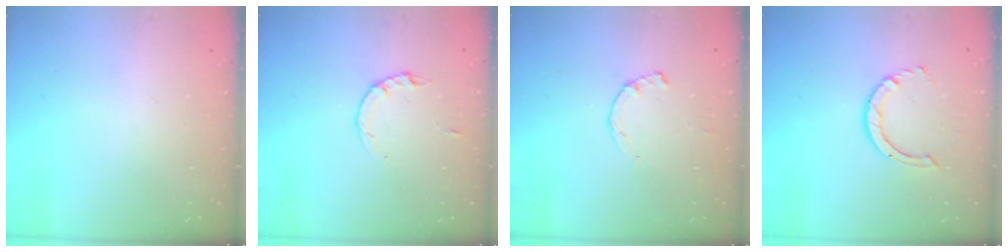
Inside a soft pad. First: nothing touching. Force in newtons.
{"total": 2.2, "press": 2.1, "slide": 0.3}
{"total": 1.2, "press": 1.2, "slide": 0.3}
{"total": 3.3, "press": 3.2, "slide": 0.4}